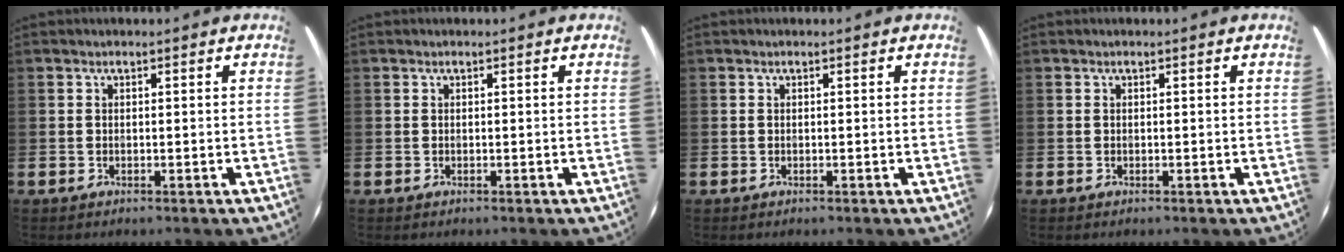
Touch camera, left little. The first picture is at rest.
{"total": 0.0}
{"total": 0.0}
{"total": 0.0}